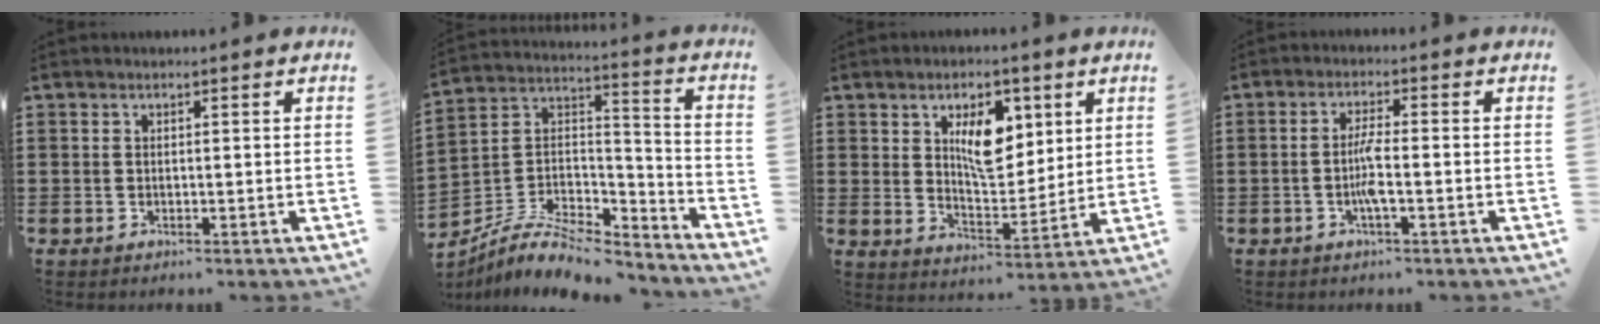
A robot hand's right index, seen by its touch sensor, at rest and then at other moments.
{"total": 8.5, "force": [-6.9, 2.9, 3.9], "torque": [-0.082, 0.010, -0.135]}
{"total": 8.6, "force": [3.6, 4.5, 6.4], "torque": [-0.100, -0.002, 0.057]}
{"total": 3.8, "force": [-1.0, 0.3, 3.6], "torque": [-0.088, -0.010, -0.028]}